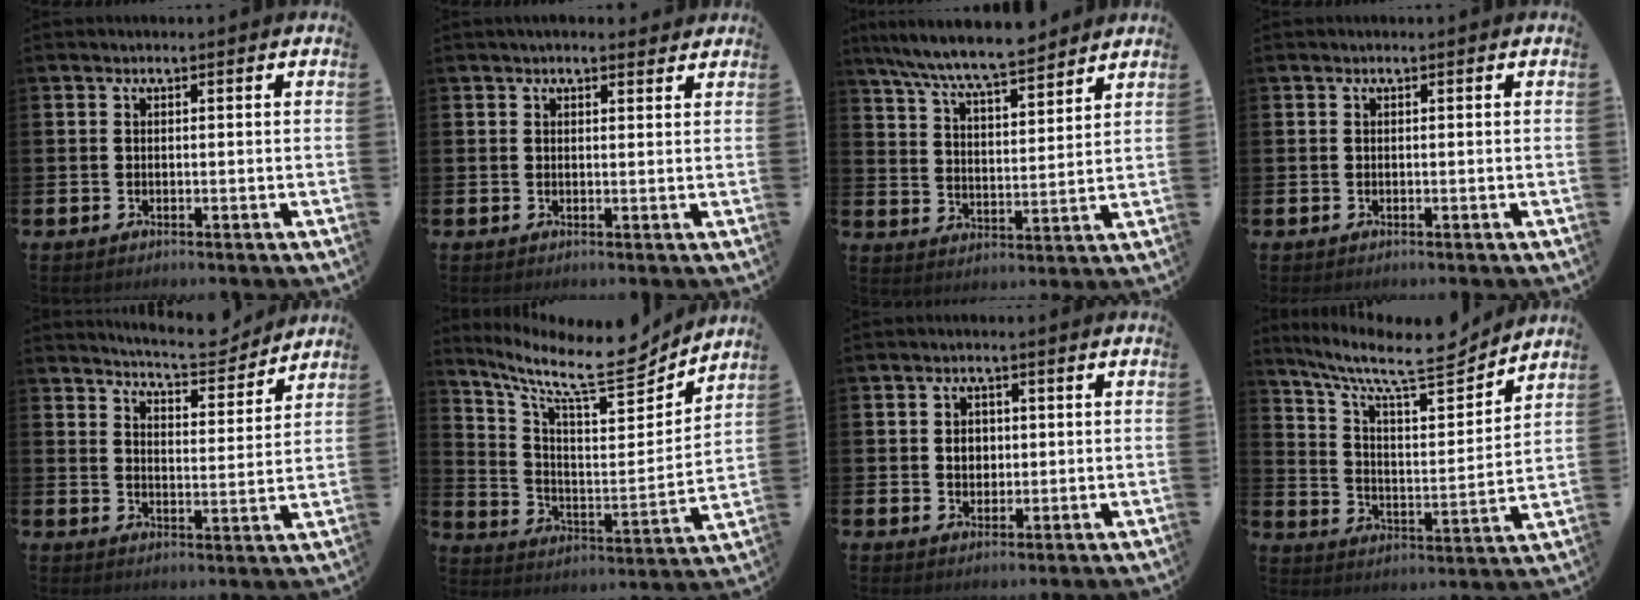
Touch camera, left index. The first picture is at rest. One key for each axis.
{"total": 1.9, "fx": 1.8, "fy": 0.4, "fz": 0.3, "tx": -0.001, "ty": -0.005, "tz": 0.032}
{"total": 8.2, "fx": 7.8, "fy": 0.5, "fz": 2.7, "tx": -0.085, "ty": -0.042, "tz": 0.140}
{"total": 0.0}
{"total": 6.4, "fx": 6.3, "fy": 0.7, "fz": 1.1, "tx": -0.033, "ty": -0.044, "tz": 0.110}
{"total": 11.7, "fx": 9.3, "fy": 3.1, "fz": 6.5, "tx": -0.140, "ty": -0.070, "tz": 0.152}
{"total": 2.4, "fx": 0.4, "fy": 2.1, "fz": 1.2, "tx": -0.011, "ty": 0.004, "tz": 0.001}
{"total": 10.9, "fx": 9.2, "fy": 2.3, "fz": 5.5, "tx": -0.130, "ty": -0.063, "tz": 0.152}